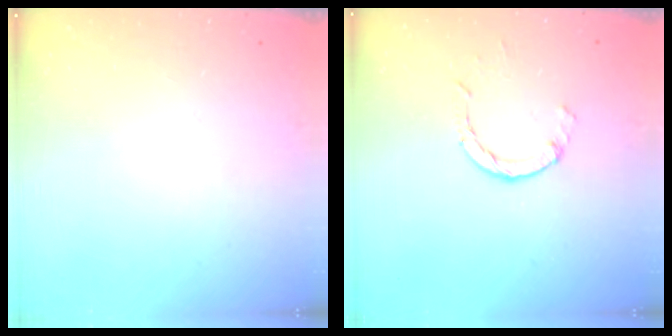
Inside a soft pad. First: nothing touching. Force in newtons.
{"total": 1.4, "press": 1.4, "slide": 0.2}